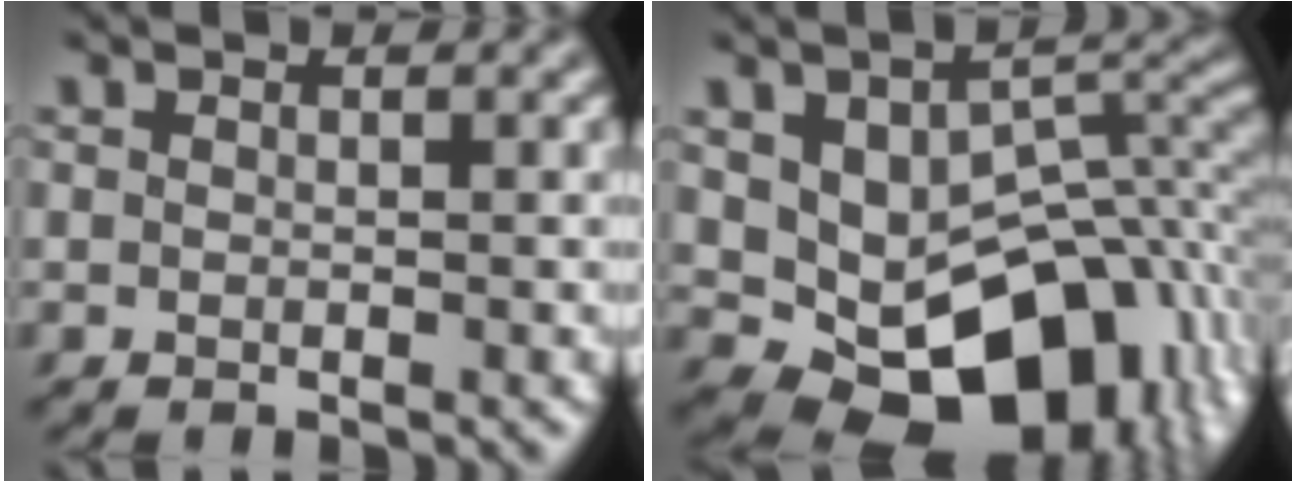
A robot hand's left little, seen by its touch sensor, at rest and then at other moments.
{"total": 13.2, "force": [-3.1, 8.7, 9.4], "torque": [-0.137, -0.015, -0.037]}